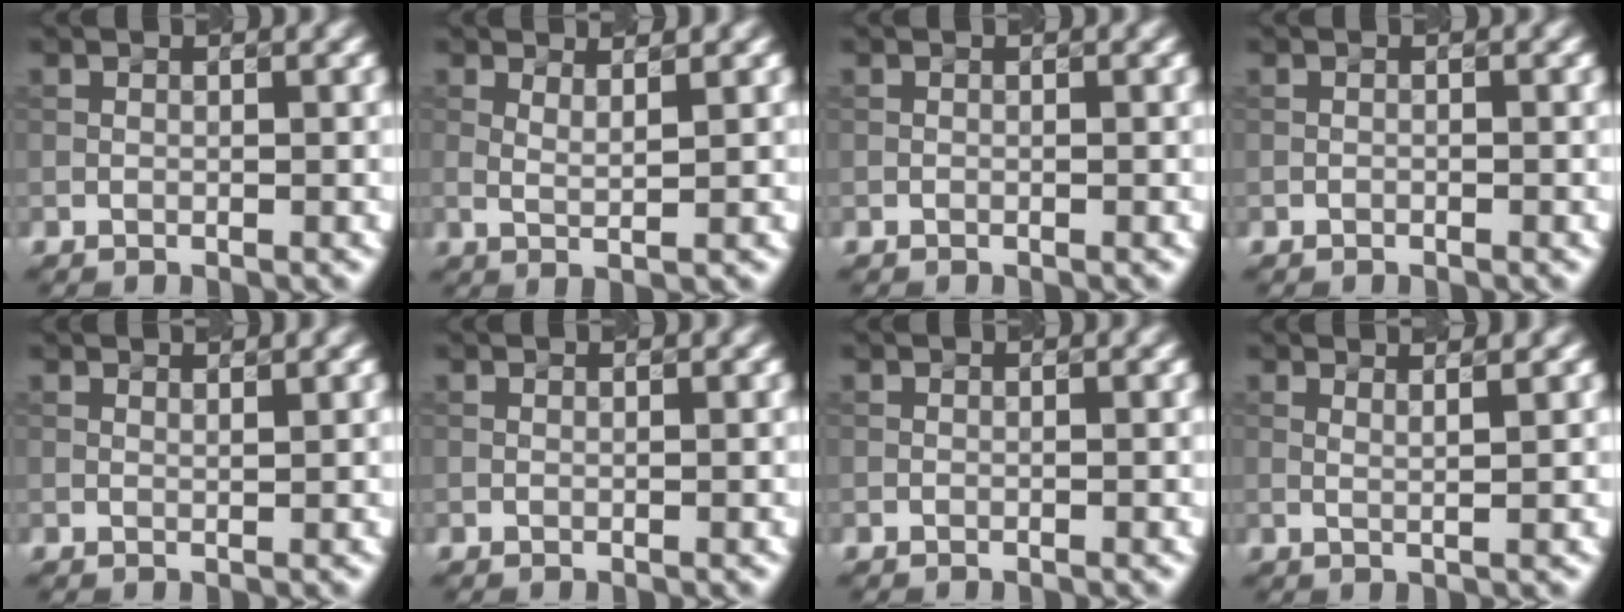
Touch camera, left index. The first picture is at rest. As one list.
[{"total": 2.1, "force": [1.0, 0.4, 1.8], "torque": [-0.028, -0.005, 0.014]}, {"total": 0.0}, {"total": 0.0}, {"total": 1.0, "force": [0.9, 0.1, 0.4], "torque": [-0.006, -0.001, 0.013]}, {"total": 0.0}, {"total": 0.0}, {"total": 2.7, "force": [1.6, 0.8, 2.0], "torque": [-0.024, 0.006, 0.002]}]